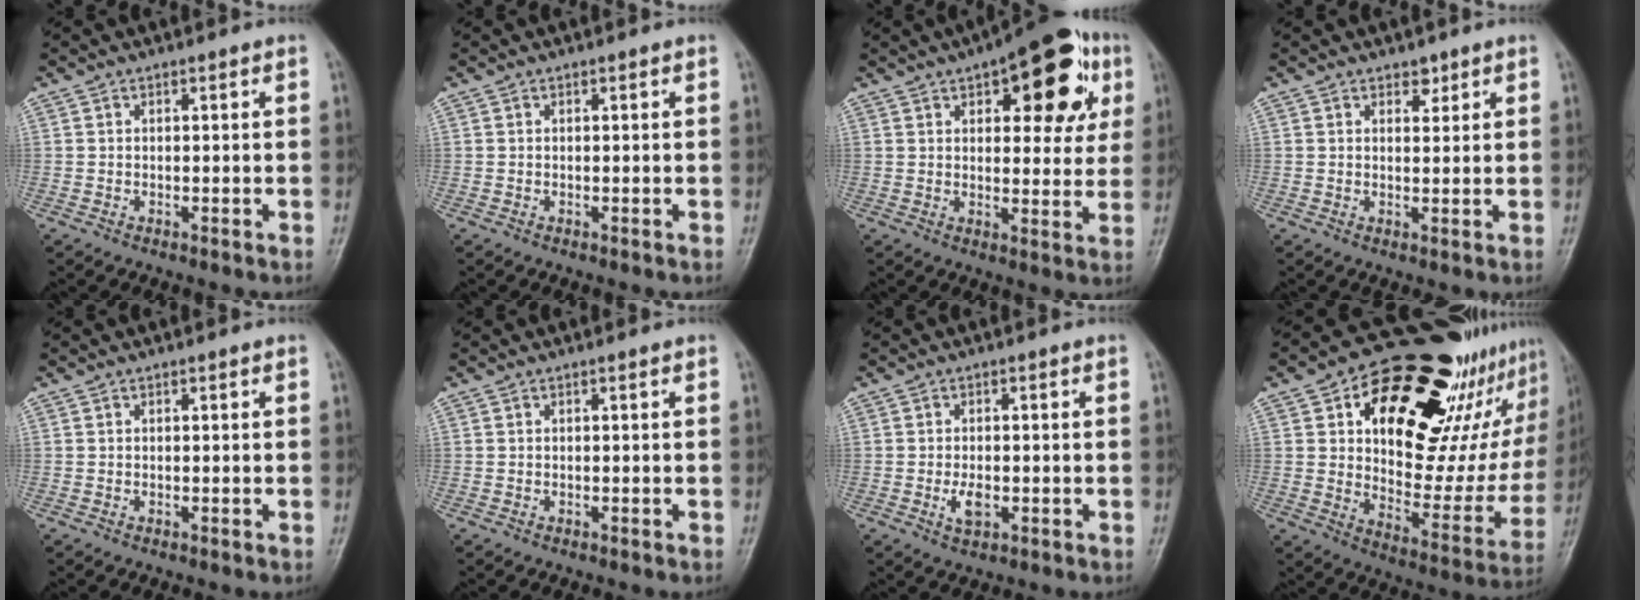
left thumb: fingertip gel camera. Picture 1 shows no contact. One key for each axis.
{"total": 0.0}
{"total": 18.0, "fx": 7.8, "fy": 8.3, "fz": 14.0, "tx": -0.131, "ty": -0.006, "tz": 0.097}
{"total": 2.2, "fx": 1.5, "fy": 1.3, "fz": 0.8, "tx": 0.005, "ty": -0.009, "tz": 0.021}
{"total": 0.0}
{"total": 0.0}
{"total": 3.4, "fx": -0.8, "fy": 2.0, "fz": 2.7, "tx": -0.046, "ty": -0.003, "tz": -0.013}
{"total": 32.1, "fx": 17.3, "fy": 14.8, "fz": 22.6, "tx": -0.276, "ty": -0.023, "tz": 0.268}